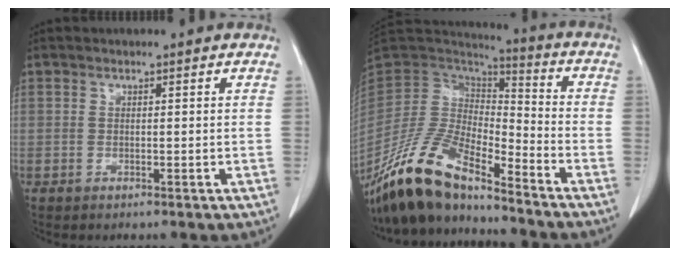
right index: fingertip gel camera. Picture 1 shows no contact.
{"total": 15.7, "force": [-13.0, 4.3, 7.7], "torque": [-0.148, 0.008, -0.246]}